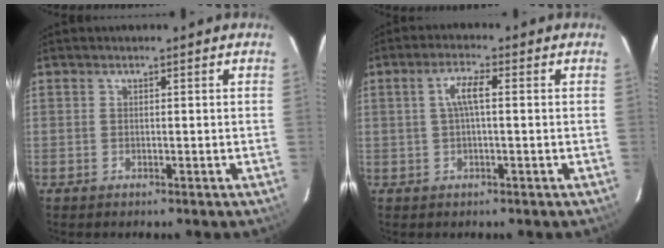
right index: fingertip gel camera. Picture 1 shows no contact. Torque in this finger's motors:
{"motor_torque": [0.25, -0.16, 0.29, 0.08]}